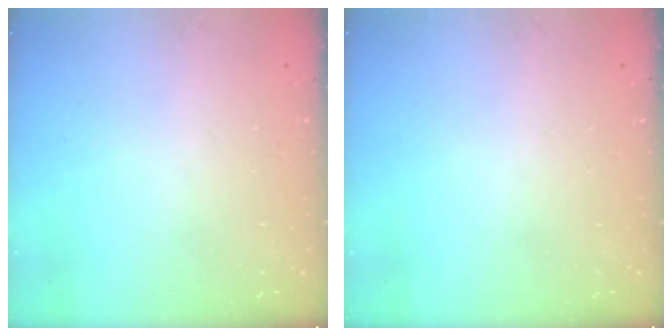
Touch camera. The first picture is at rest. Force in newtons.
{"total": 0.0}